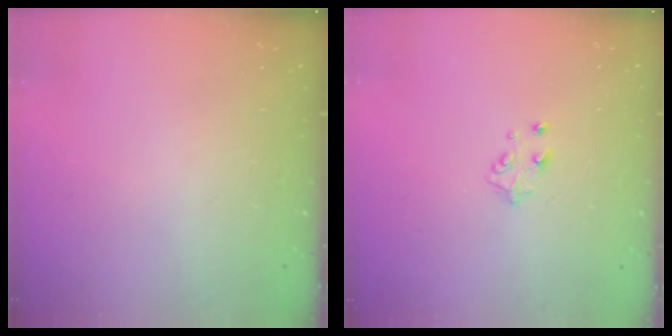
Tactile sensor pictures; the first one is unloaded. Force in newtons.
{"total": 5.4, "press": 5.4, "slide": 0.4}